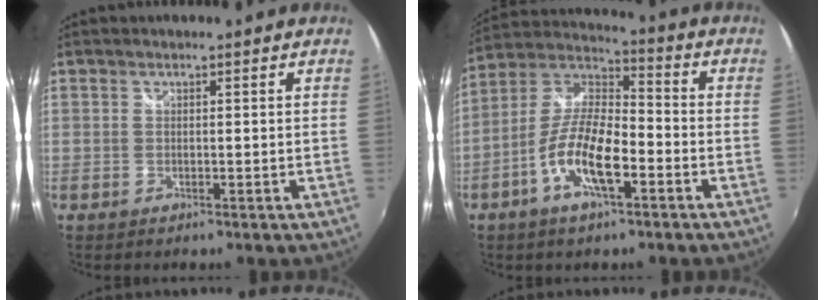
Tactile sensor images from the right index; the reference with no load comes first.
{"total": 12.7, "force": [-5.4, 4.3, 10.7], "torque": [-0.217, -0.002, -0.105]}